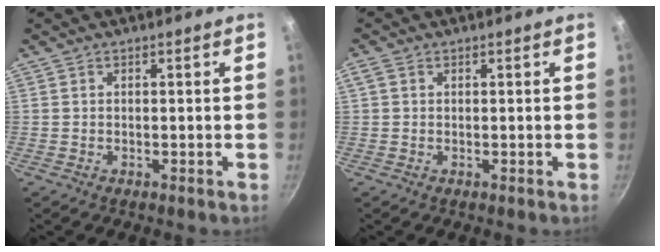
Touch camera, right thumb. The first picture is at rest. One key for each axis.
{"total": 1.3, "fx": 0.4, "fy": 1.0, "fz": 0.7, "tx": -0.017, "ty": 0.005, "tz": 0.007}